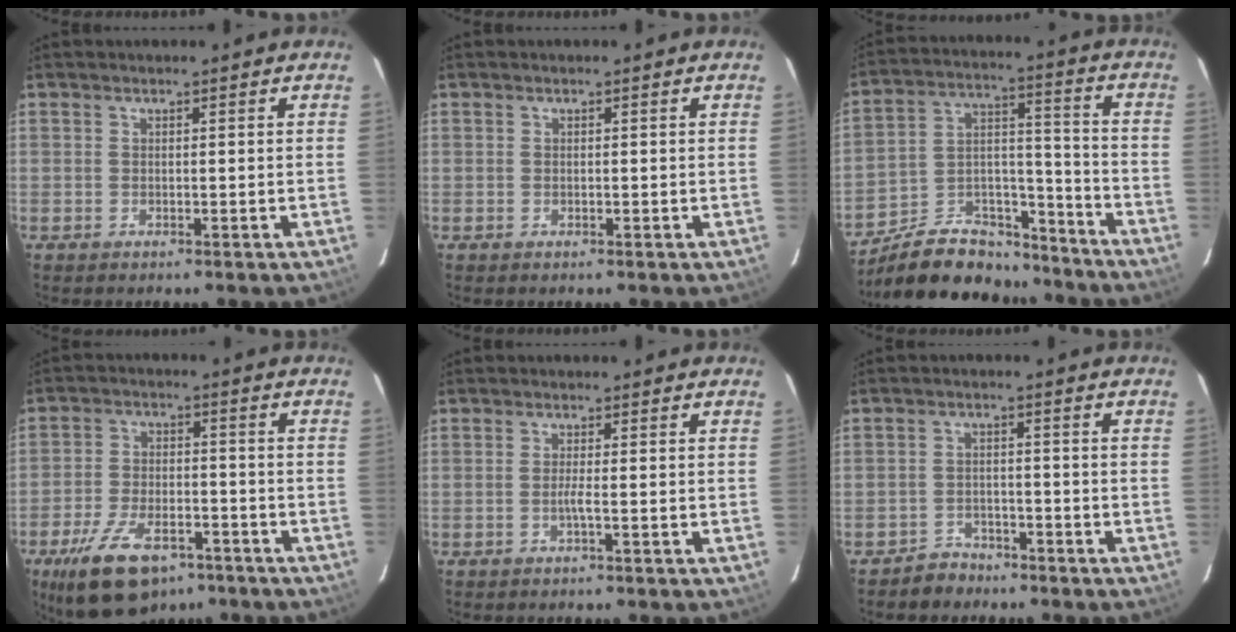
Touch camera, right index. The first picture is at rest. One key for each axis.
{"total": 0.0}
{"total": 17.9, "fx": -14.0, "fy": 8.3, "fz": 7.3, "tx": -0.141, "ty": 0.050, "tz": -0.213}
{"total": 15.1, "fx": -9.7, "fy": 7.3, "fz": 9.0, "tx": -0.191, "ty": -0.015, "tz": -0.163}
{"total": 1.4, "fx": -0.6, "fy": -0.4, "fz": 1.2, "tx": -0.022, "ty": -0.002, "tz": -0.012}
{"total": 4.0, "fx": -3.2, "fy": 2.4, "fz": 0.0, "tx": -0.008, "ty": 0.017, "tz": -0.054}